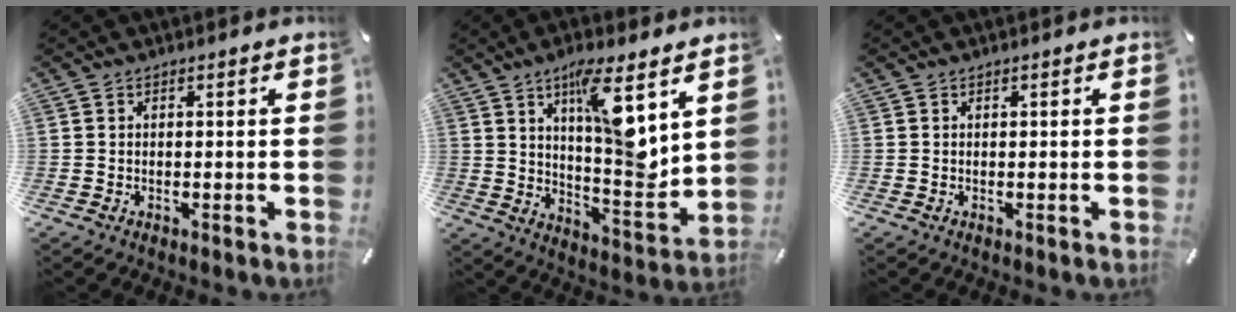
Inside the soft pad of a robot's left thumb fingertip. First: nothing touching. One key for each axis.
{"total": 14.1, "fx": 7.4, "fy": 3.8, "fz": 11.5, "tx": -0.164, "ty": -0.054, "tz": 0.120}
{"total": 0.0}